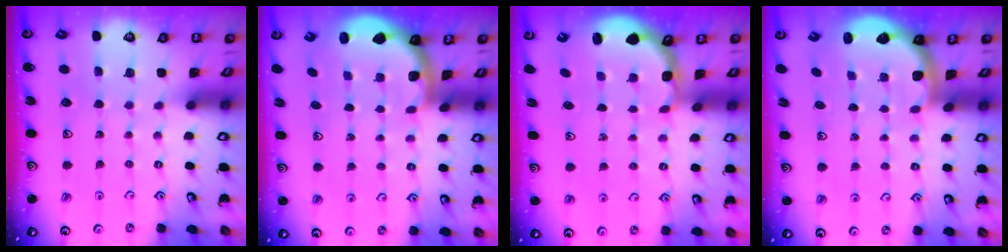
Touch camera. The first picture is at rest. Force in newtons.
{"total": 1.9, "press": 1.8, "slide": 0.5}
{"total": 2.5, "press": 2.1, "slide": 1.3}
{"total": 2.2, "press": 2.1, "slide": 0.7}